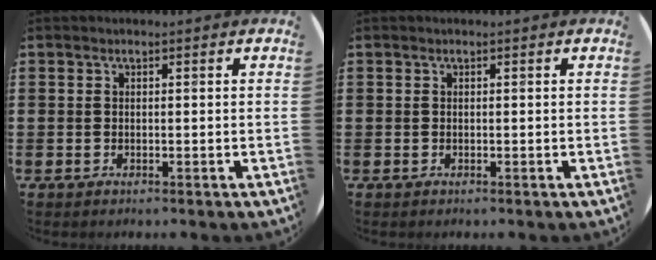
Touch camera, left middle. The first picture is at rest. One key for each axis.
{"total": 0.0}